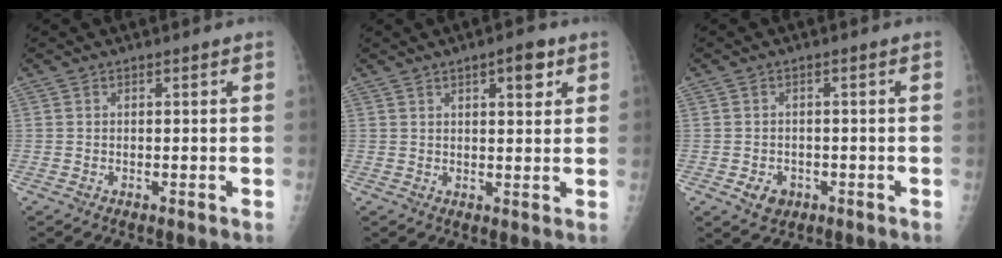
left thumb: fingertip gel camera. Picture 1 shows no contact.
{"total": 5.1, "force": [2.6, 1.8, 3.9], "torque": [-0.042, -0.010, 0.035]}
{"total": 3.4, "force": [-1.3, 2.7, 1.6], "torque": [-0.013, 0.004, -0.011]}